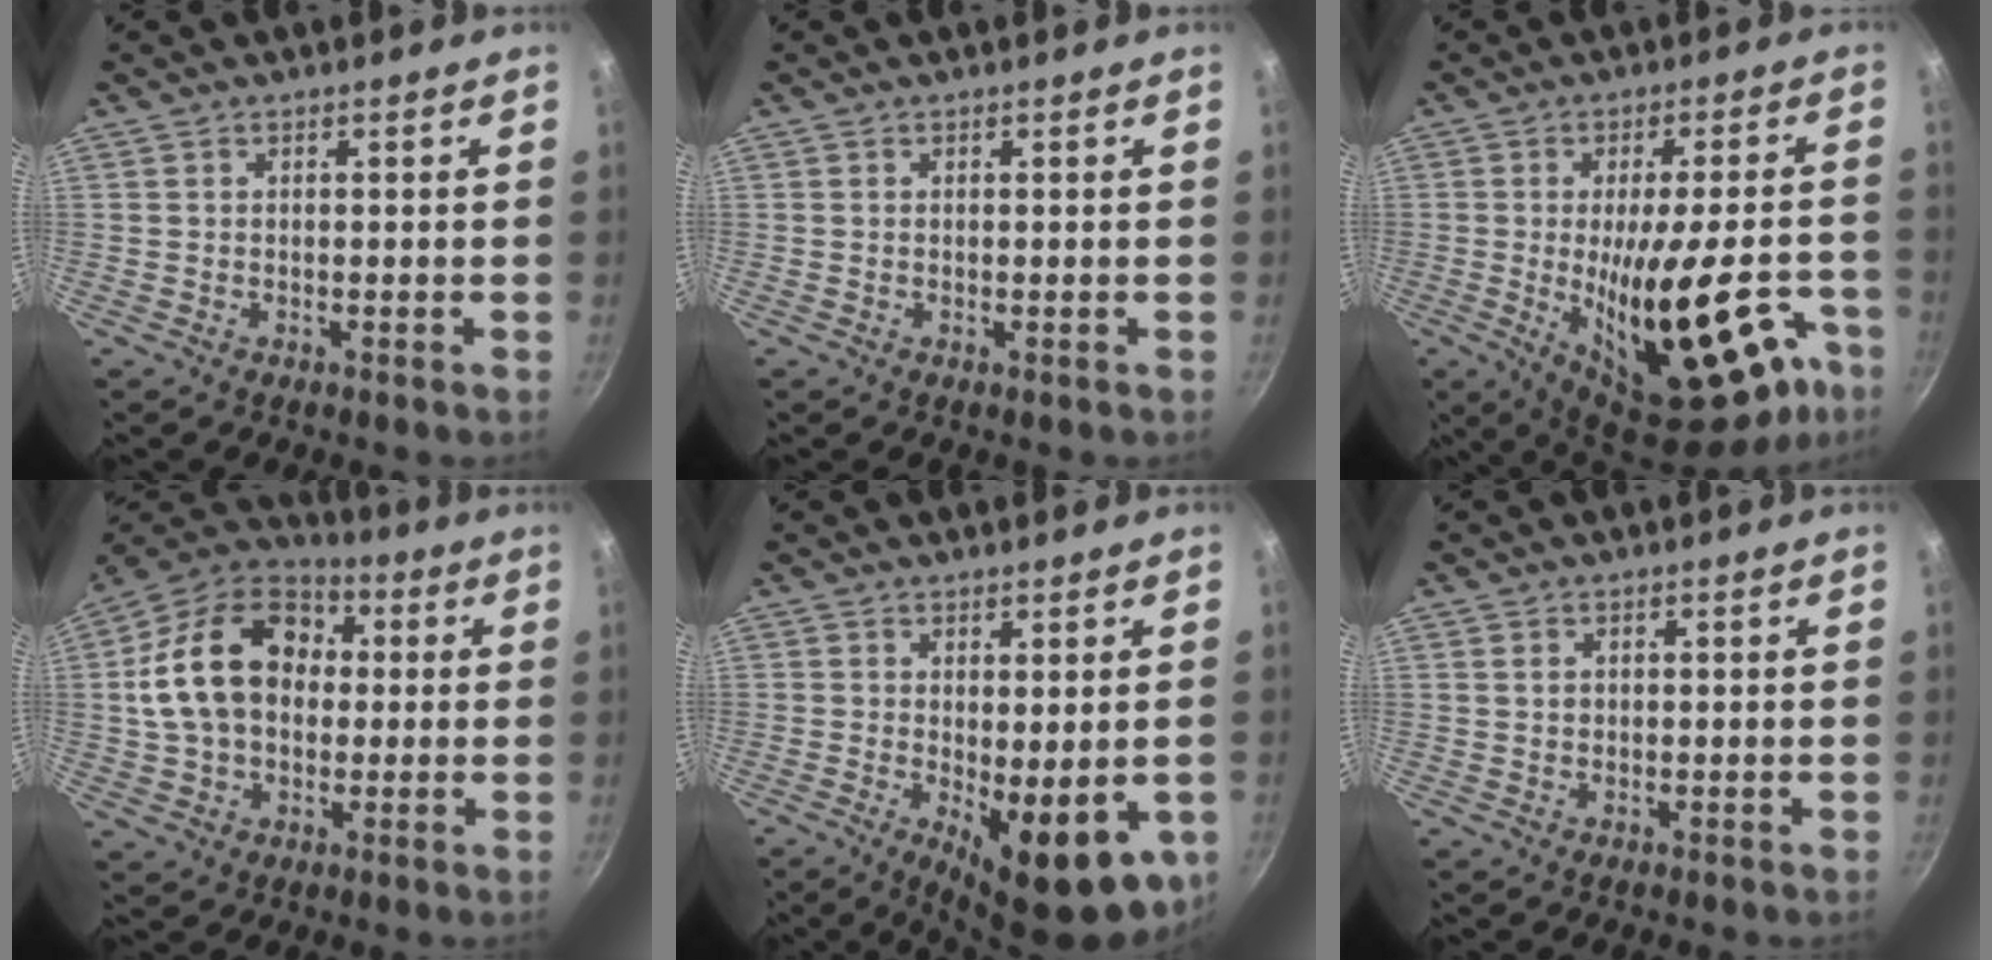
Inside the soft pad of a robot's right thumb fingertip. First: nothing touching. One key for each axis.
{"total": 0.0}
{"total": 24.9, "fx": -8.3, "fy": 9.5, "fz": 21.5, "tx": -0.276, "ty": 0.006, "tz": -0.099}
{"total": 19.5, "fx": 2.0, "fy": 14.2, "fz": 13.2, "tx": -0.209, "ty": 0.035, "tz": 0.024}
{"total": 12.3, "fx": -2.3, "fy": 4.7, "fz": 11.1, "tx": -0.130, "ty": -0.012, "tz": -0.016}
{"total": 1.2, "fx": 0.3, "fy": 1.1, "fz": 0.6, "tx": -0.007, "ty": 0.003, "tz": 0.005}